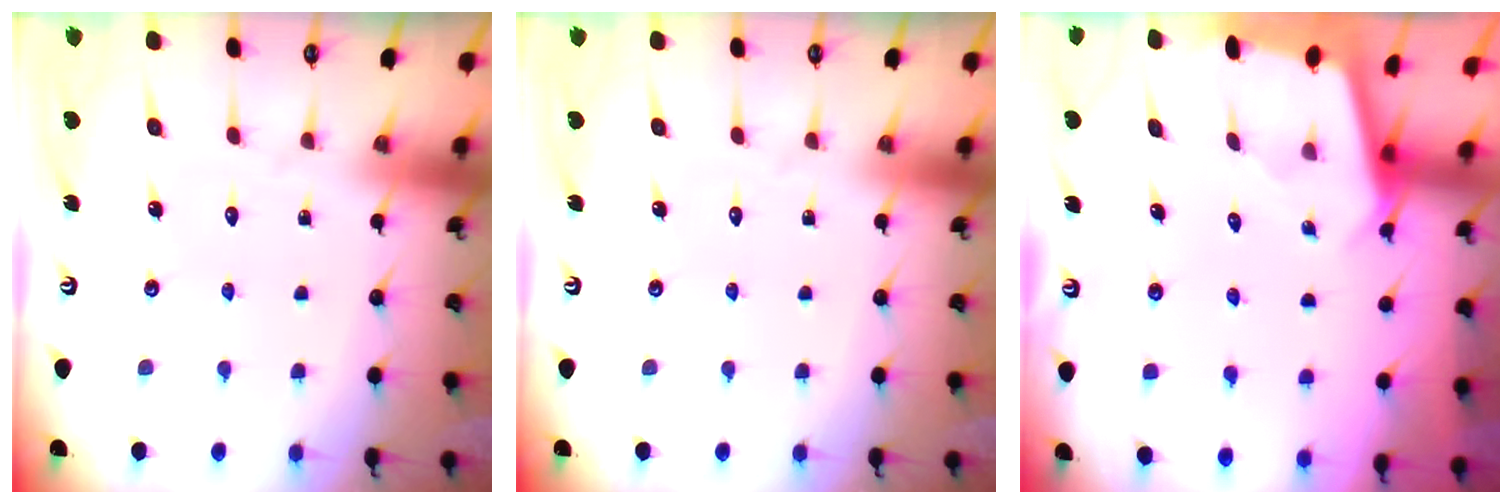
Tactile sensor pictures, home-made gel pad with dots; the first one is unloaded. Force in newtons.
{"total": 0.0}
{"total": 1.8, "press": 1.8, "slide": 0.2}